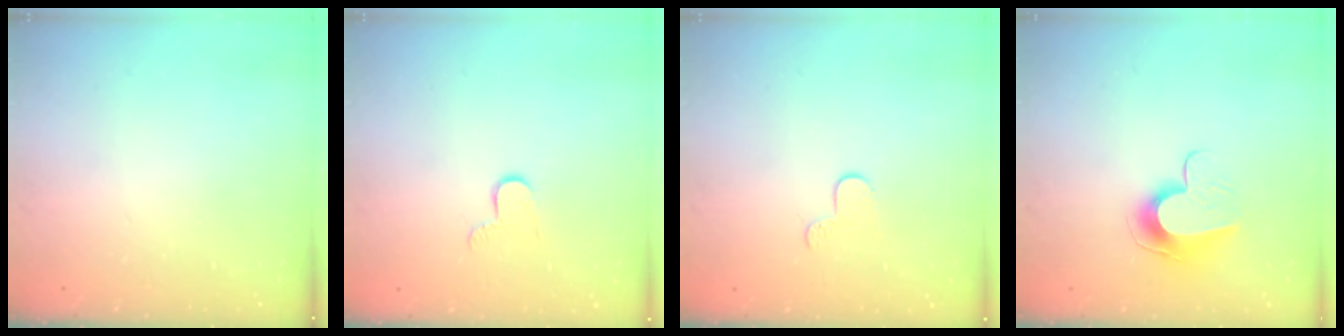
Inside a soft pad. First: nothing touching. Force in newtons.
{"total": 7.1, "press": 7.1, "slide": 0.7}
{"total": 5.5, "press": 5.5, "slide": 0.6}
{"total": 10.4, "press": 10.4, "slide": 0.5}